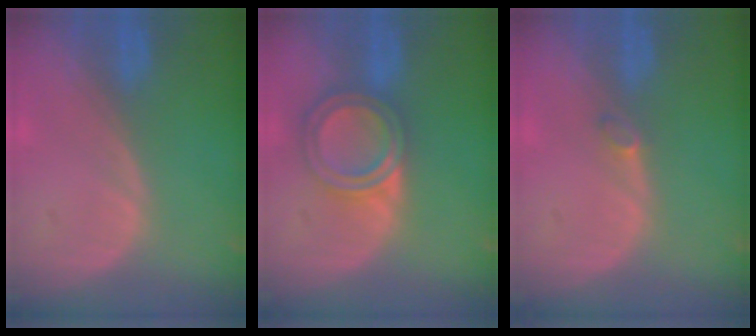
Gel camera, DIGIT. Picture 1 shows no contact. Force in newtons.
{"total": 6.6, "press": 5.9, "slide": 3.0}
{"total": 1.2, "press": 1.2, "slide": 0.2}